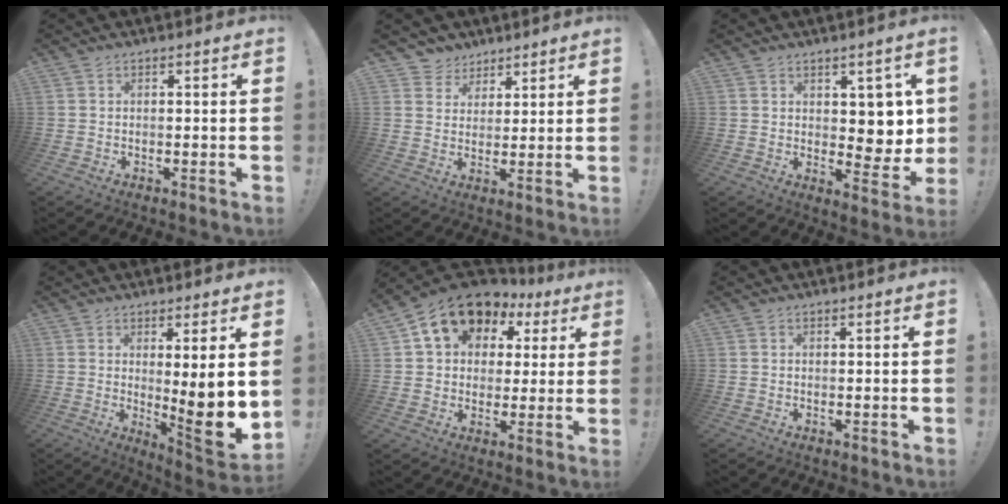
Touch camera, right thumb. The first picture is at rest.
{"total": 5.4, "force": [3.7, 4.0, 0.0], "torque": [-0.003, -0.035, 0.073]}
{"total": 7.0, "force": [3.3, 4.8, 3.8], "torque": [-0.043, -0.028, 0.068]}
{"total": 12.2, "force": [0.2, 0.3, 12.2], "torque": [-0.166, -0.027, 0.002]}
{"total": 13.8, "force": [7.5, 9.5, 6.6], "torque": [-0.106, -0.043, 0.138]}
{"total": 0.0}